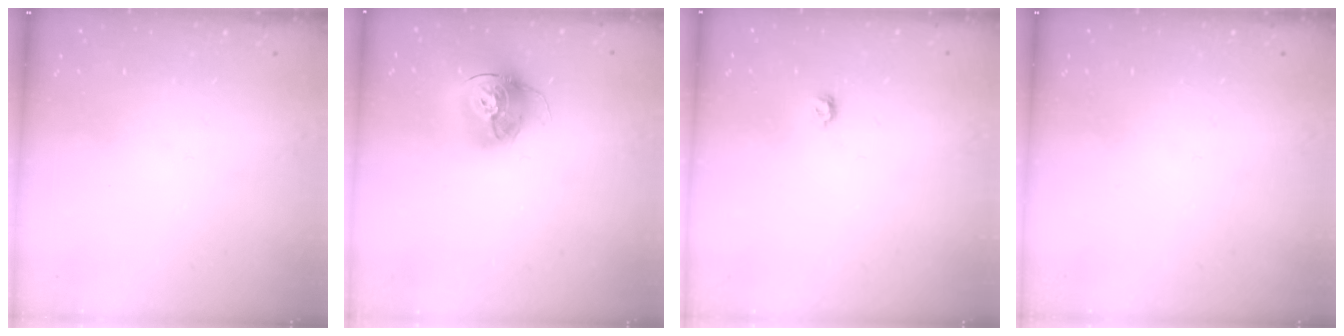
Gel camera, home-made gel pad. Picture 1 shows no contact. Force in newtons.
{"total": 15.9, "press": 15.8, "slide": 1.4}
{"total": 3.8, "press": 3.7, "slide": 0.6}
{"total": 0.0}